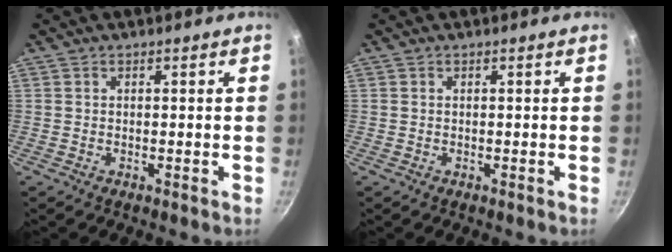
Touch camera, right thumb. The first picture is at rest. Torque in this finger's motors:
{"motor_torque": [-0.20, 0.02, 0.24, -0.05, -0.01]}